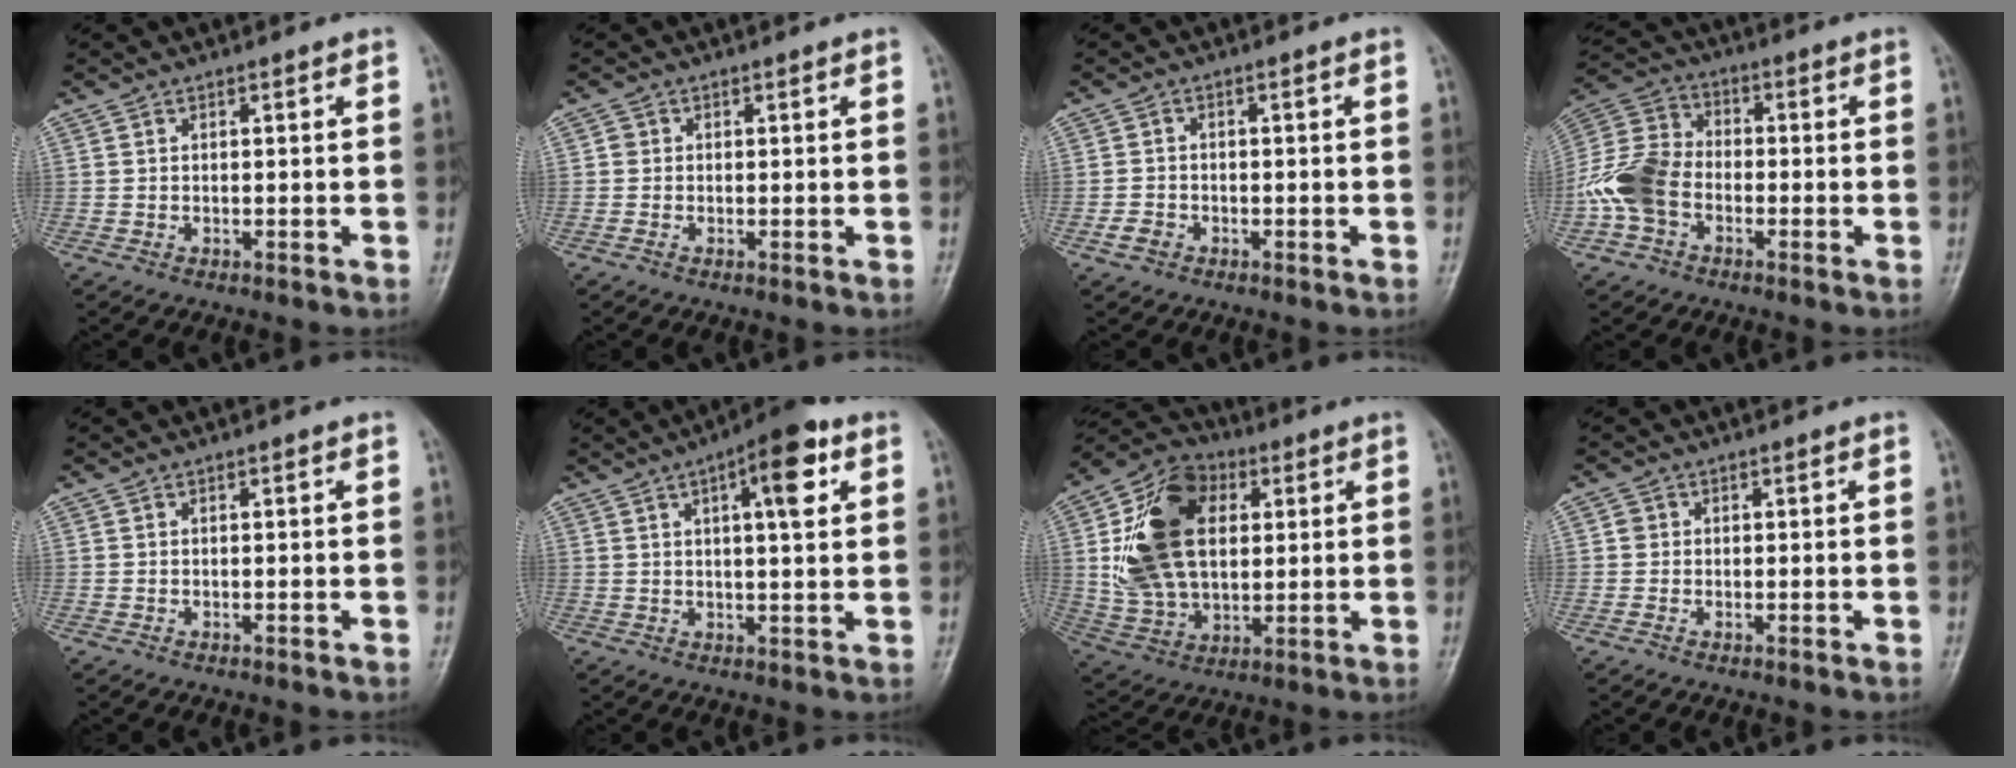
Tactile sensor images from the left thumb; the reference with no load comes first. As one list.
[{"total": 0.8, "force": [-0.1, 0.7, 0.2], "torque": [0.000, 0.001, -0.005]}, {"total": 2.5, "force": [-1.3, 1.8, 1.0], "torque": [-0.019, 0.009, -0.024]}, {"total": 11.0, "force": [-3.2, 8.0, 6.9], "torque": [-0.141, 0.031, -0.073]}, {"total": 0.0}, {"total": 9.8, "force": [3.9, 3.0, 8.5], "torque": [-0.110, 0.002, 0.052]}, {"total": 19.6, "force": [4.0, 13.2, 13.9], "torque": [-0.228, 0.000, 0.077]}, {"total": 1.0, "force": [0.0, 1.0, 0.3], "torque": [0.000, 0.002, -0.002]}]